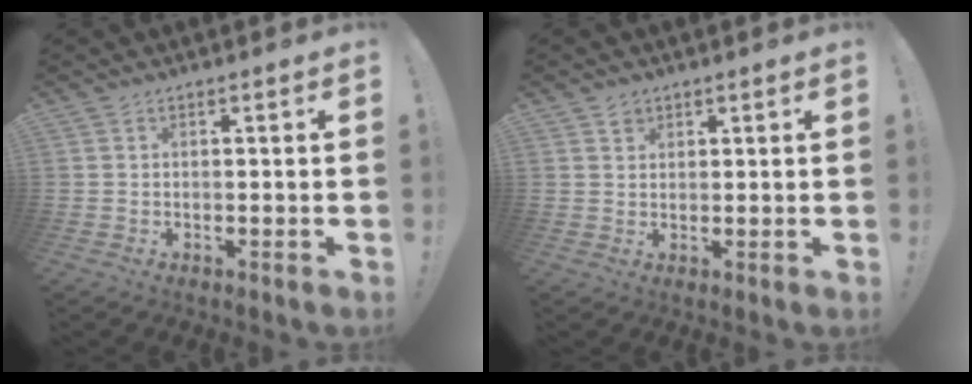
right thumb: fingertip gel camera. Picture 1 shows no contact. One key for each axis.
{"total": 1.7, "fx": 1.3, "fy": 1.2, "fz": 0.1, "tx": 0.007, "ty": -0.008, "tz": 0.022}